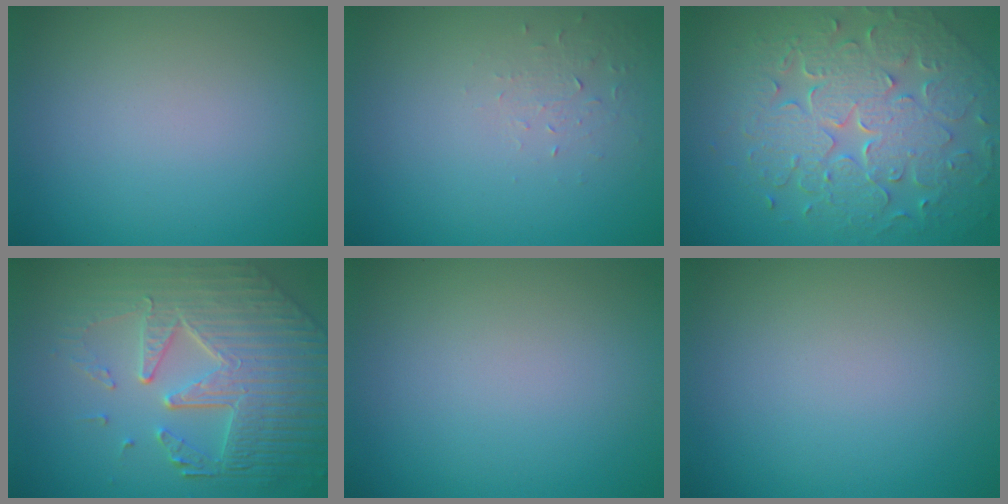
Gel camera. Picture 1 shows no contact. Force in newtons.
{"total": 1.0, "press": 0.4, "slide": 0.9}
{"total": 8.7, "press": 6.3, "slide": 6.0}
{"total": 8.7, "press": 6.0, "slide": 6.4}
{"total": 0.0}
{"total": 0.0}